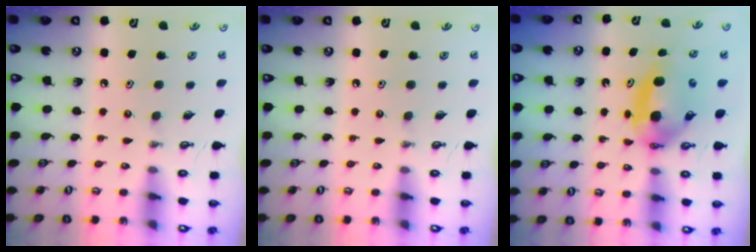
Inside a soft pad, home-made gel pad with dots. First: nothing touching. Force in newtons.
{"total": 0.0}
{"total": 6.1, "press": 5.6, "slide": 2.2}